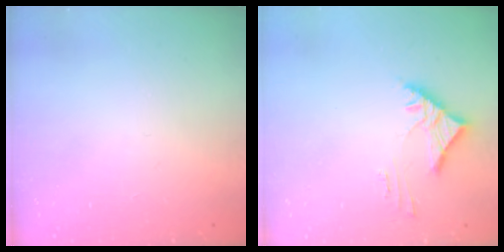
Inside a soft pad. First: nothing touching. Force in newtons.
{"total": 4.0, "press": 3.9, "slide": 0.9}